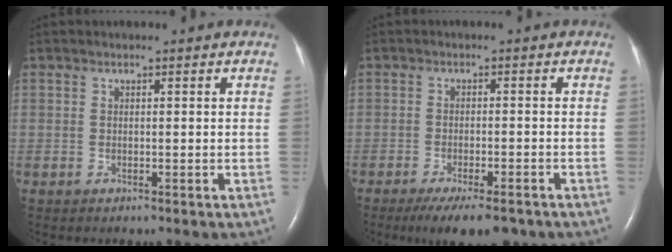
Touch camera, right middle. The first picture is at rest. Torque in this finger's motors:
{"motor_torque": [0.20, -0.12, 0.11, 0.08]}